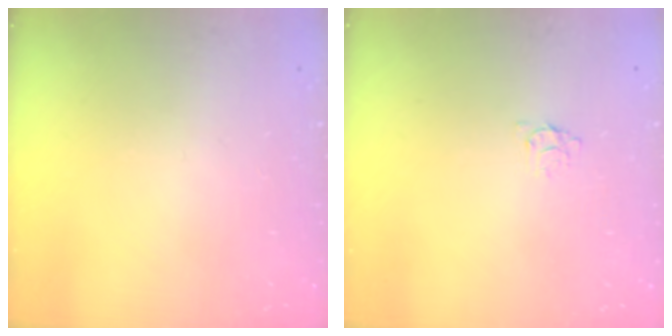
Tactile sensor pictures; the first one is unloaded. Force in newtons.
{"total": 3.6, "press": 3.5, "slide": 0.4}